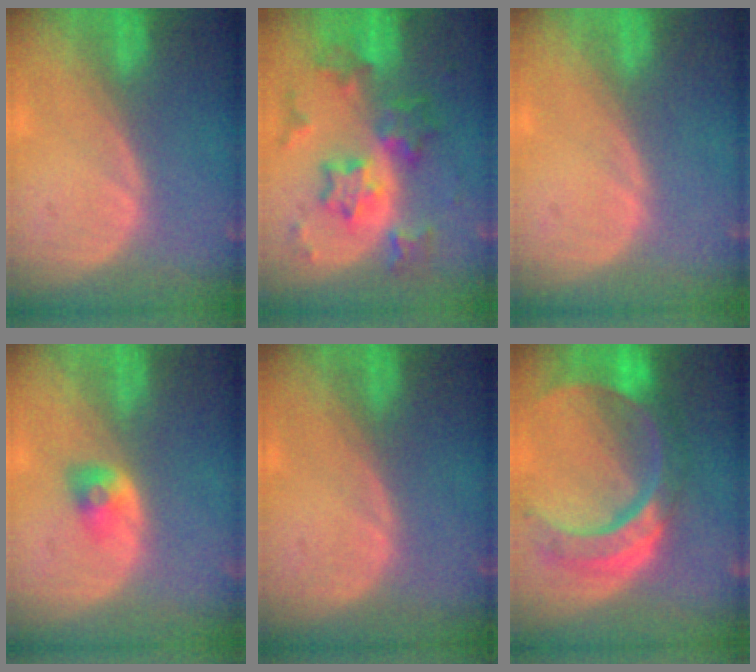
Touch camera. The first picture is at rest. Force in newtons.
{"total": 9.0, "press": 9.0, "slide": 0.6}
{"total": 0.0}
{"total": 2.7, "press": 2.4, "slide": 1.2}
{"total": 0.0}
{"total": 11.0, "press": 9.3, "slide": 6.0}